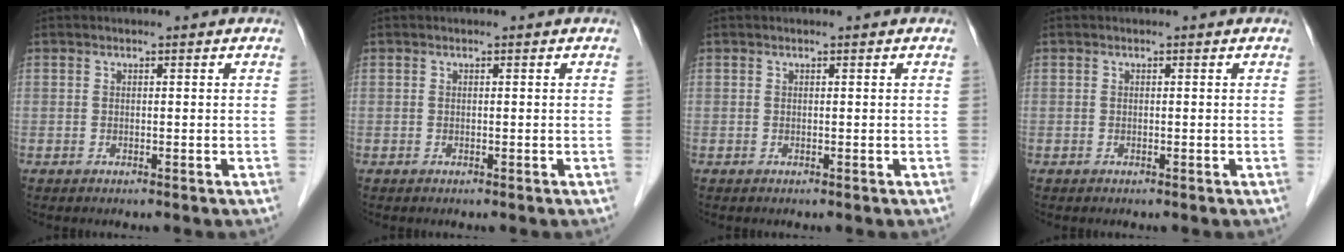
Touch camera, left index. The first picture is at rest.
{"total": 0.0}
{"total": 0.0}
{"total": 0.0}